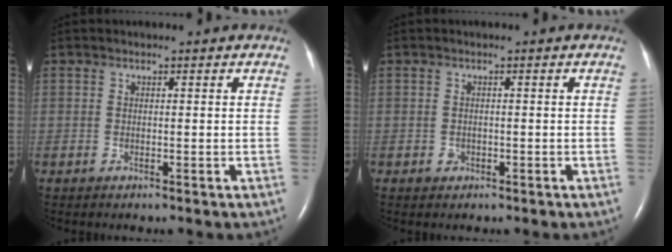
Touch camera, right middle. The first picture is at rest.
{"total": 0.9, "force": [-0.4, 0.8, 0.2], "torque": [-0.003, 0.003, -0.005]}